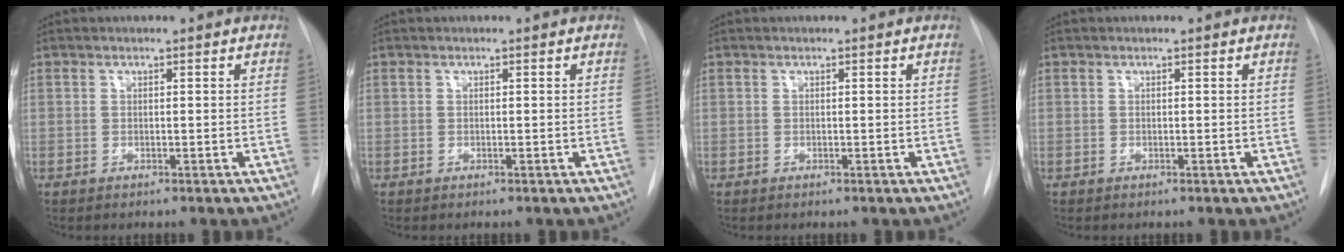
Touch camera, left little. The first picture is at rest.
{"total": 0.0}
{"total": 0.0}
{"total": 0.0}